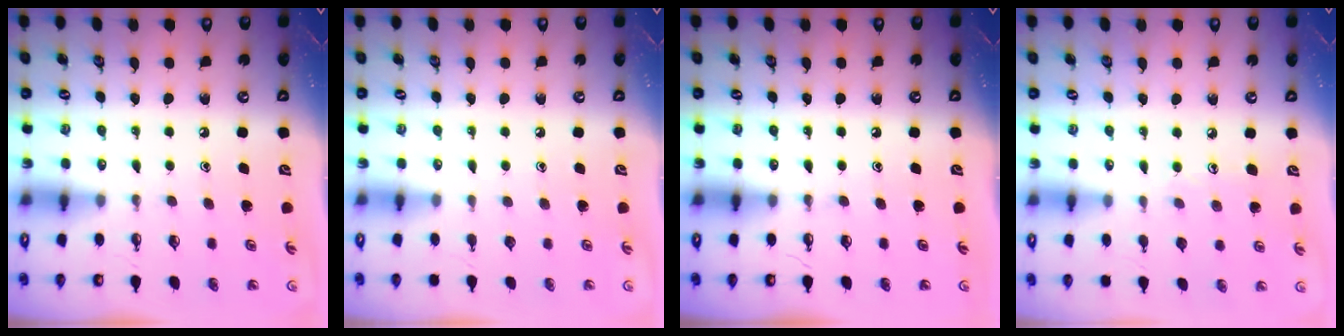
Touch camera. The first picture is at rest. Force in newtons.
{"total": 0.0}
{"total": 0.0}
{"total": 5.4, "press": 5.4, "slide": 0.5}